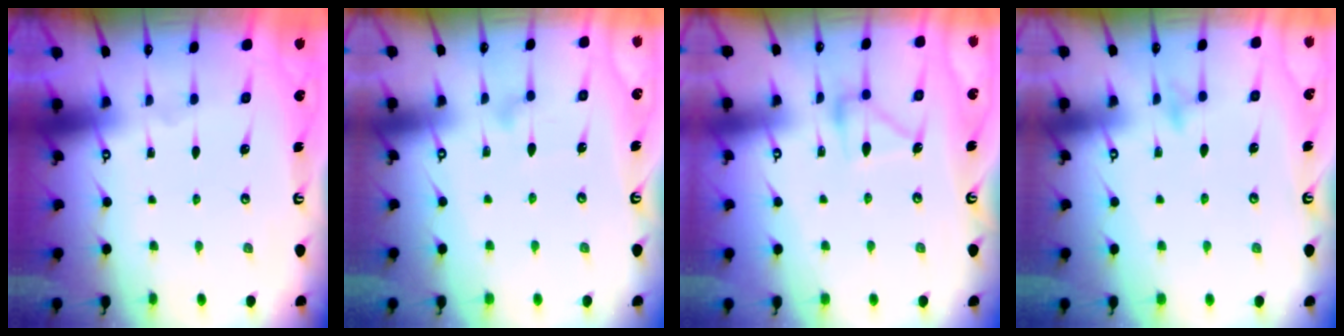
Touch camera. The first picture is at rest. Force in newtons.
{"total": 8.5, "press": 8.5, "slide": 0.5}
{"total": 13.1, "press": 13.1, "slide": 0.7}
{"total": 7.3, "press": 7.2, "slide": 0.7}